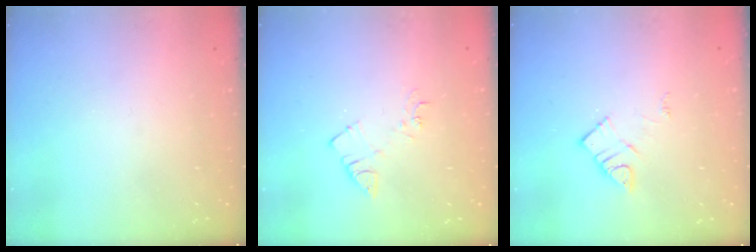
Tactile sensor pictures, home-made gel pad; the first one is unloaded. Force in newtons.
{"total": 7.5, "press": 7.5, "slide": 0.7}
{"total": 6.6, "press": 6.6, "slide": 0.3}